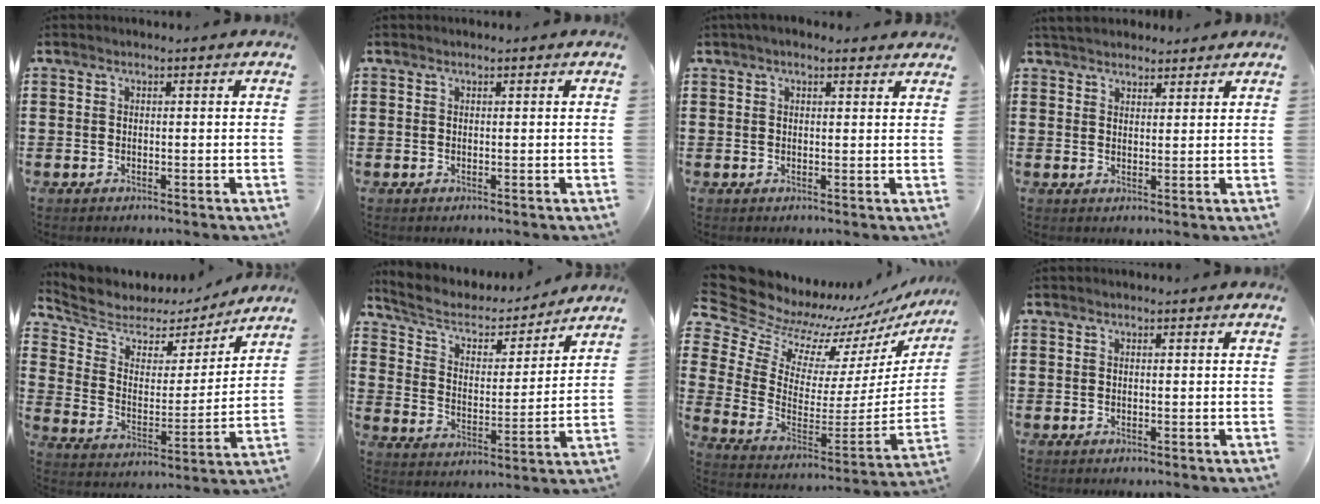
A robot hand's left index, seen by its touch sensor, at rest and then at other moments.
{"total": 0.0}
{"total": 1.9, "force": [1.5, 0.6, 1.1], "torque": [-0.024, 0.006, 0.028]}
{"total": 3.0, "force": [2.9, 0.8, 0.2], "torque": [-0.011, 0.000, 0.057]}
{"total": 5.6, "force": [4.6, 3.1, 0.7], "torque": [-0.054, -0.030, 0.075]}
{"total": 4.9, "force": [4.1, 2.0, 1.8], "torque": [-0.059, -0.024, 0.062]}
{"total": 9.1, "force": [8.4, 3.5, 0.5], "torque": [-0.072, -0.081, 0.149]}
{"total": 0.0}